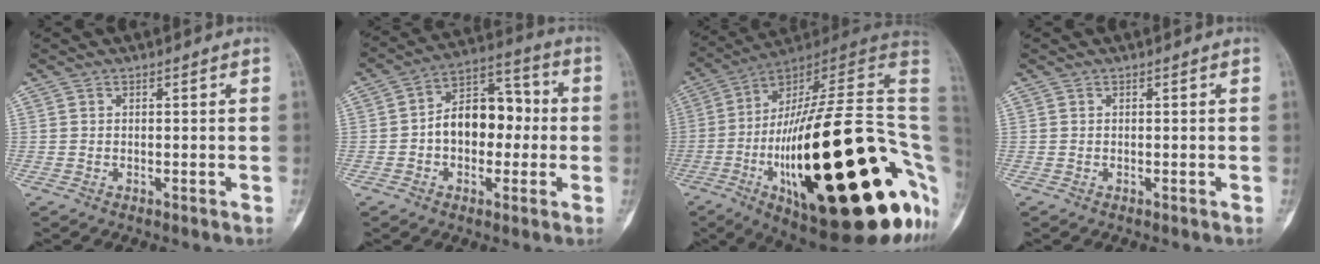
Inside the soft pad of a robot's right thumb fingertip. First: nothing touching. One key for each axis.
{"total": 12.8, "fx": -0.7, "fy": 8.7, "fz": 9.5, "tx": -0.111, "ty": 0.044, "tz": -0.020}
{"total": 43.3, "fx": -8.3, "fy": 13.4, "fz": 40.3, "tx": -0.535, "ty": 0.051, "tz": -0.126}
{"total": 0.0}